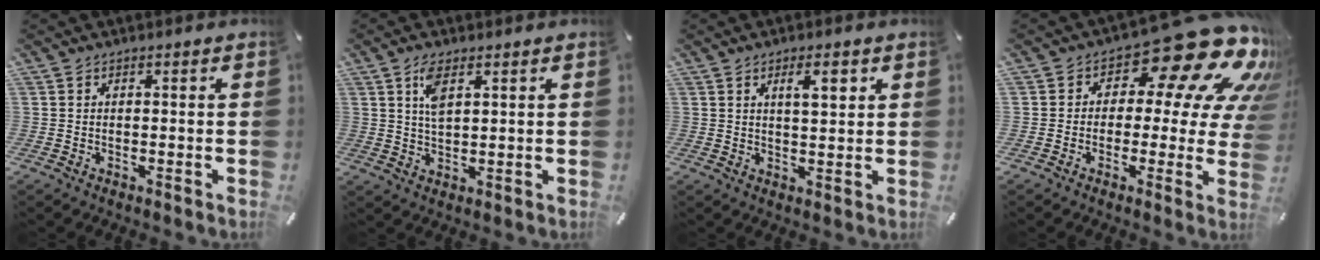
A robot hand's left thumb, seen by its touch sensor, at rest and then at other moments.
{"total": 5.1, "force": [2.4, 2.1, 3.9], "torque": [-0.078, 0.001, 0.041]}
{"total": 5.2, "force": [2.4, 1.7, 4.3], "torque": [-0.060, -0.009, 0.033]}
{"total": 18.9, "force": [10.5, 8.4, 13.3], "torque": [-0.181, -0.079, 0.171]}